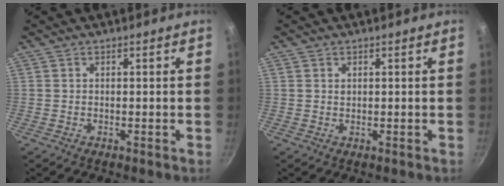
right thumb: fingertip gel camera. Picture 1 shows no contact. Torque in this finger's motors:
{"motor_torque": [-0.21, 0.18, 0.44, 0.07, 0.03]}